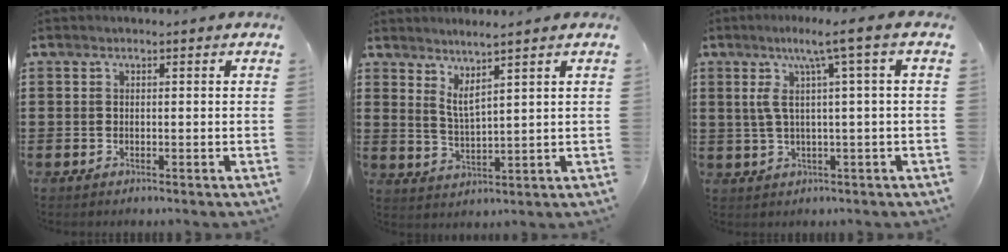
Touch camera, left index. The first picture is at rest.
{"total": 3.3, "force": [2.5, -0.2, 2.2], "torque": [-0.050, -0.008, 0.042]}
{"total": 7.0, "force": [1.9, -0.4, 6.7], "torque": [-0.140, 0.001, 0.022]}